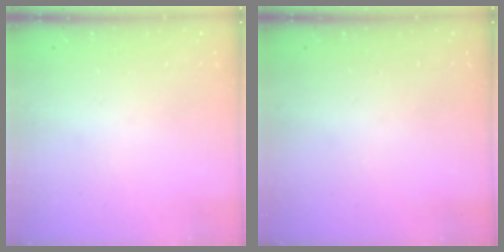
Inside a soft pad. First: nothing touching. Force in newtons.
{"total": 0.0}